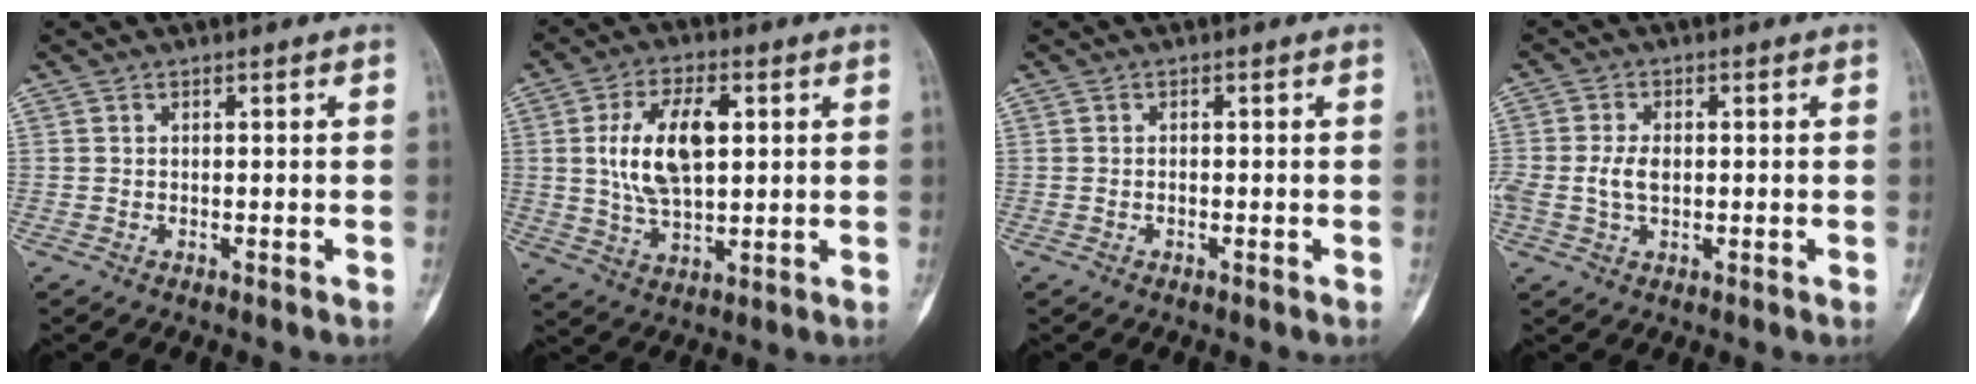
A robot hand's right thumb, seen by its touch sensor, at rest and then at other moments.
{"total": 12.4, "force": [2.4, 6.3, 10.4], "torque": [-0.182, 0.001, 0.046]}
{"total": 0.6, "force": [-0.3, 0.3, 0.5], "torque": [-0.010, 0.002, -0.005]}
{"total": 4.3, "force": [-0.2, 2.6, 3.4], "torque": [-0.076, 0.005, -0.002]}